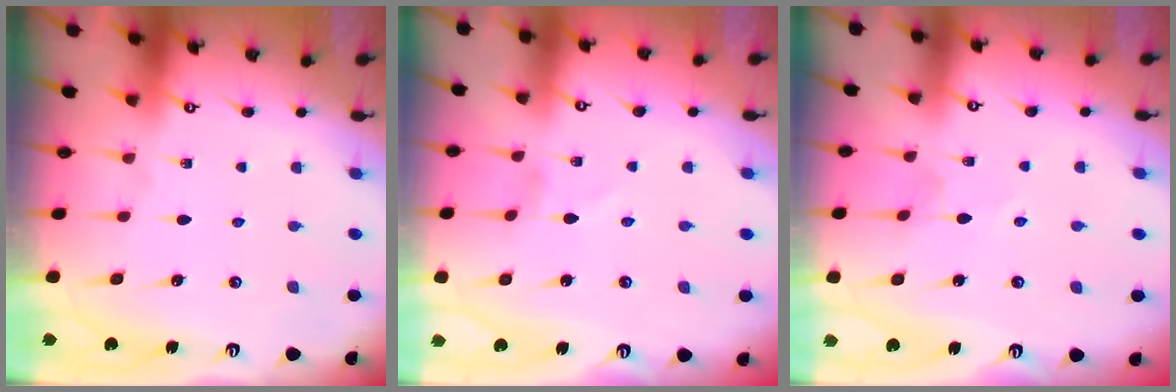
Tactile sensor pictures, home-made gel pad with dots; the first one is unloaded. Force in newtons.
{"total": 1.1, "press": 1.1, "slide": 0.1}
{"total": 0.7, "press": 0.6, "slide": 0.2}